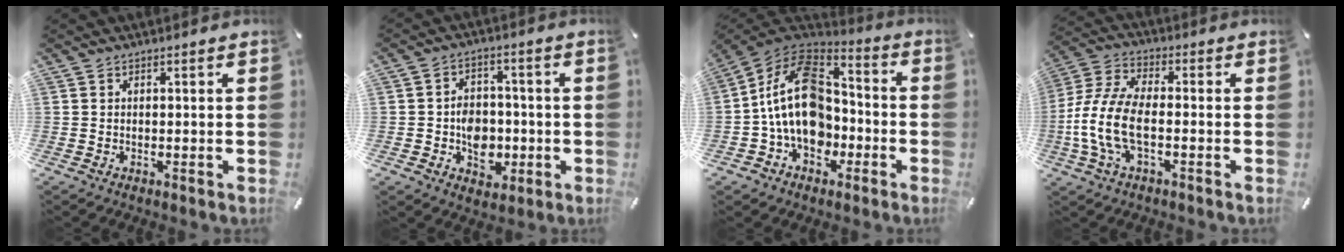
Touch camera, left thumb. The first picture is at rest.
{"total": 8.5, "force": [-1.8, 7.1, 4.3], "torque": [-0.059, 0.016, -0.027]}
{"total": 19.2, "force": [-2.6, 14.4, 12.4], "torque": [-0.238, 0.023, -0.046]}
{"total": 11.4, "force": [-3.2, 5.7, 9.3], "torque": [-0.216, -0.008, -0.060]}